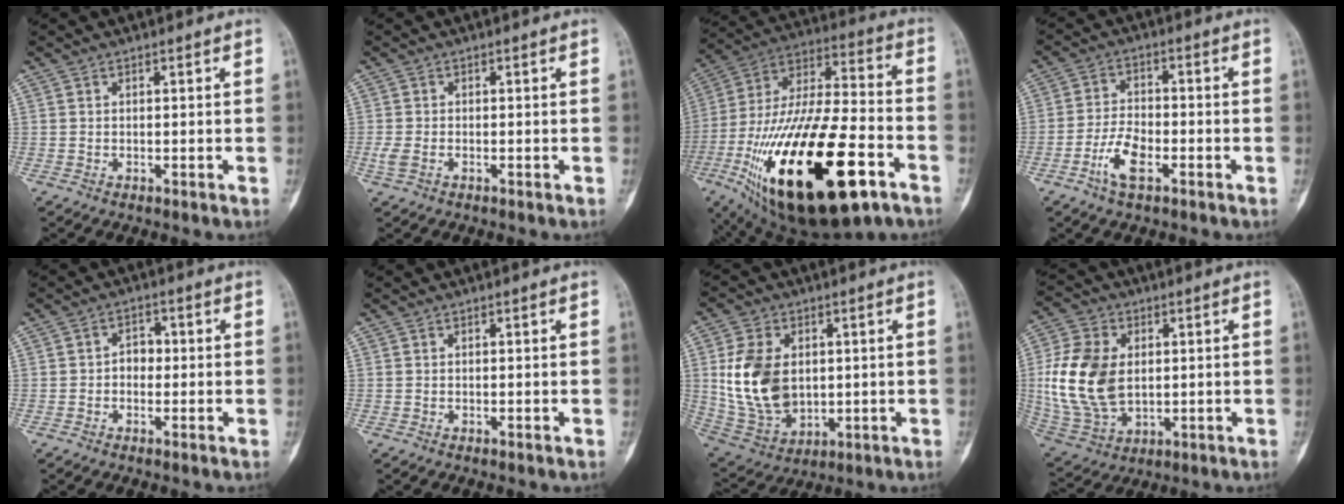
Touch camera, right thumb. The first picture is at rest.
{"total": 2.2, "force": [-0.8, 1.4, 1.6], "torque": [-0.047, 0.000, -0.016]}
{"total": 34.7, "force": [-14.5, 13.4, 28.5], "torque": [-0.540, 0.037, -0.234]}
{"total": 6.8, "force": [-3.3, 3.1, 5.1], "torque": [-0.098, 0.018, -0.065]}
{"total": 3.0, "force": [-0.4, 2.3, 1.8], "torque": [-0.009, 0.013, -0.014]}
{"total": 0.0}
{"total": 15.0, "force": [1.5, 10.3, 10.8], "torque": [-0.188, -0.011, 0.045]}
{"total": 15.9, "force": [0.9, 10.7, 11.8], "torque": [-0.229, -0.005, 0.028]}